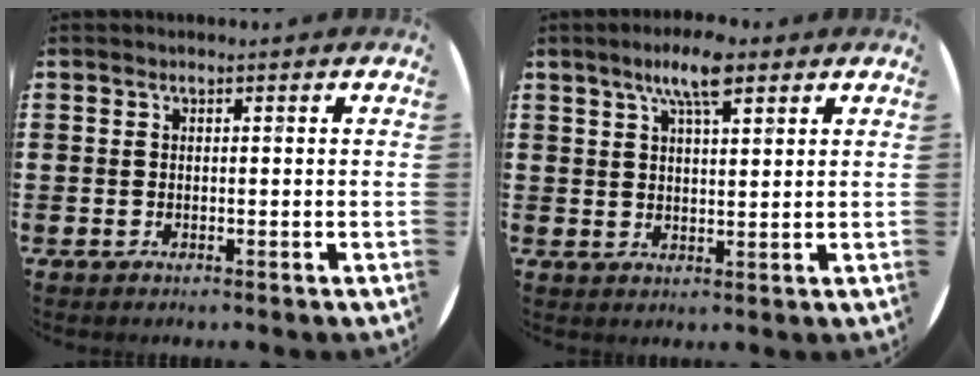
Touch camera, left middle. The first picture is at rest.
{"total": 6.4, "force": [4.4, 1.5, 4.4], "torque": [-0.086, 0.001, 0.074]}